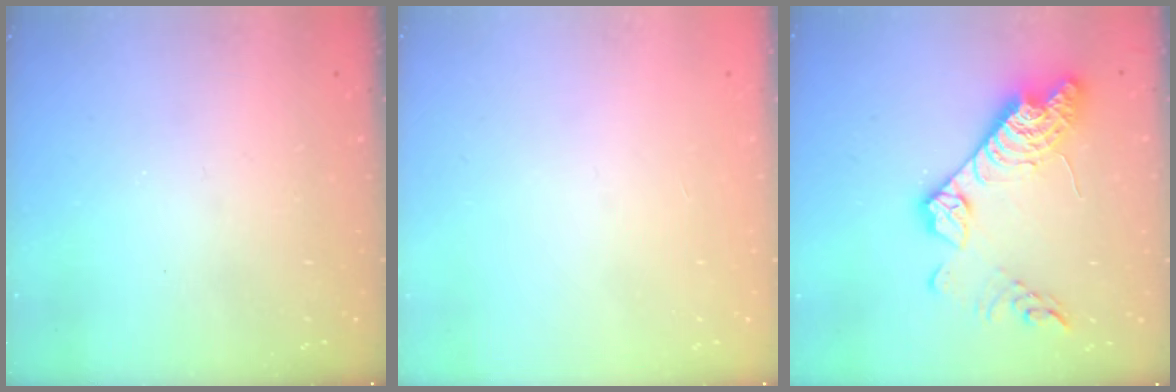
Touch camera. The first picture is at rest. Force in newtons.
{"total": 0.0}
{"total": 18.9, "press": 18.9, "slide": 1.3}